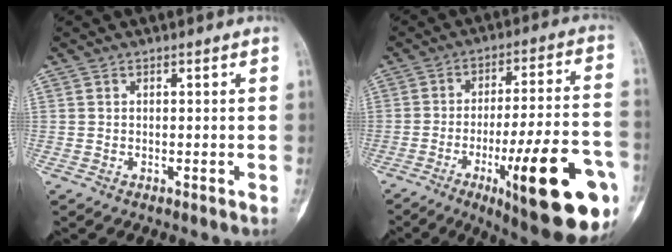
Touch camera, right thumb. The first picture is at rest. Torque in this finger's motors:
{"motor_torque": [0.78, 0.68, 1.80, -0.95, 0.21]}